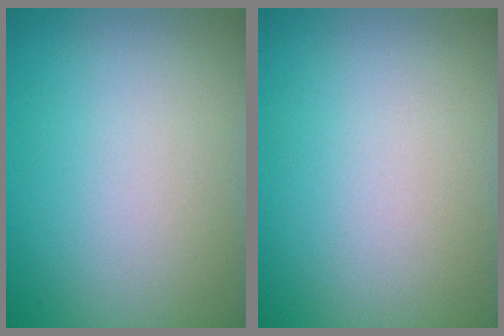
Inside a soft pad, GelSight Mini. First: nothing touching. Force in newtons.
{"total": 0.0}